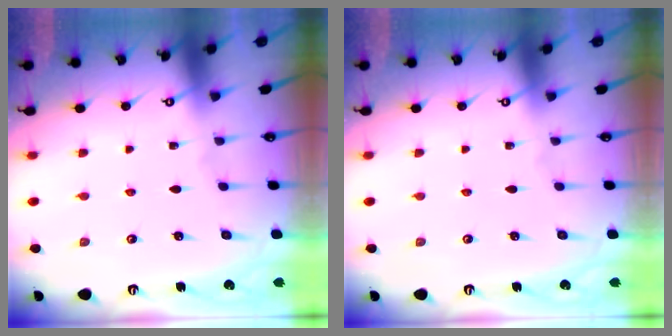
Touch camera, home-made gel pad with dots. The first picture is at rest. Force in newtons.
{"total": 0.0}